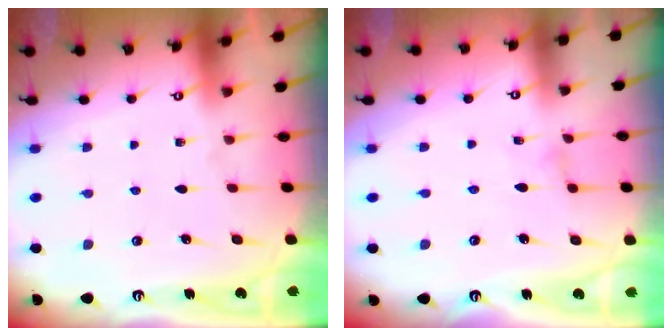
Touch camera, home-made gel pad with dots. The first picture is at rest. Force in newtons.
{"total": 0.0}